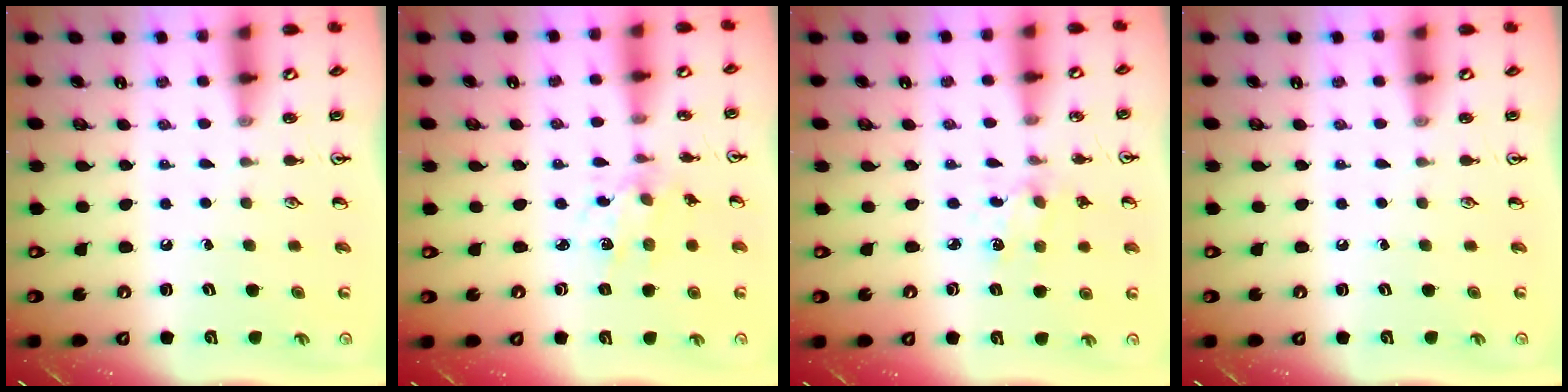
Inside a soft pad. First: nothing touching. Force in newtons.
{"total": 3.0, "press": 2.8, "slide": 0.9}
{"total": 2.0, "press": 2.0, "slide": 0.2}
{"total": 0.0}